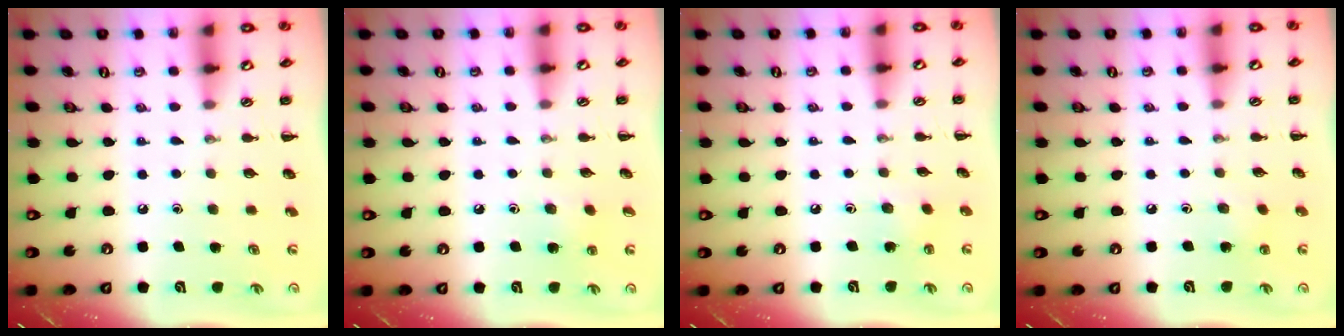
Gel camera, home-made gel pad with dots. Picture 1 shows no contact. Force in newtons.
{"total": 5.8, "press": 5.5, "slide": 1.7}
{"total": 2.6, "press": 2.5, "slide": 0.7}
{"total": 4.3, "press": 4.1, "slide": 1.3}